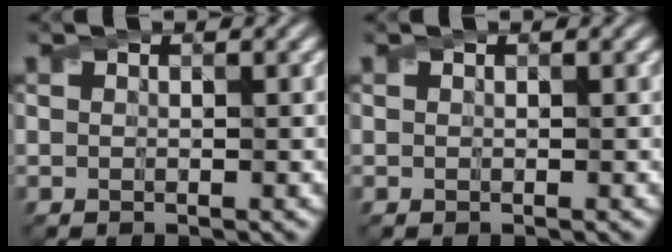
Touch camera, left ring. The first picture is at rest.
{"total": 0.0}